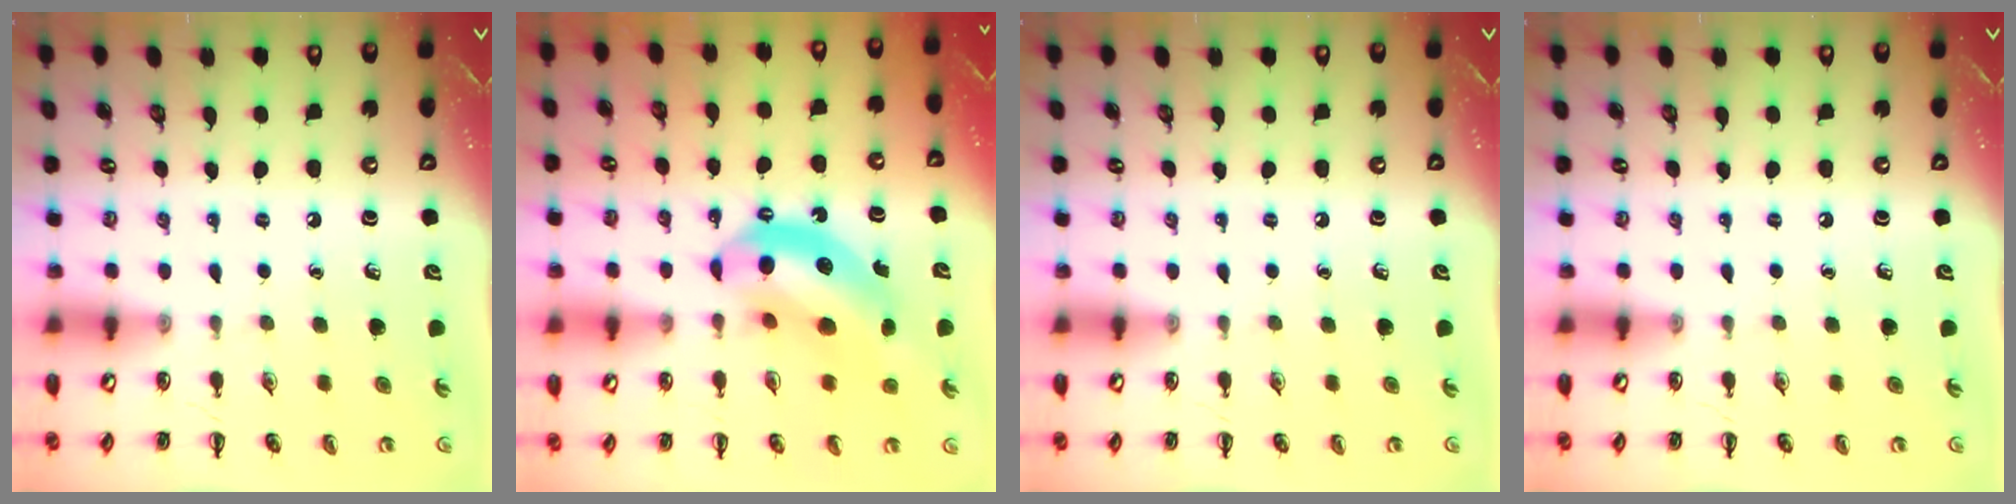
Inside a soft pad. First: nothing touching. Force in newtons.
{"total": 13.4, "press": 12.9, "slide": 3.6}
{"total": 0.0}
{"total": 0.0}